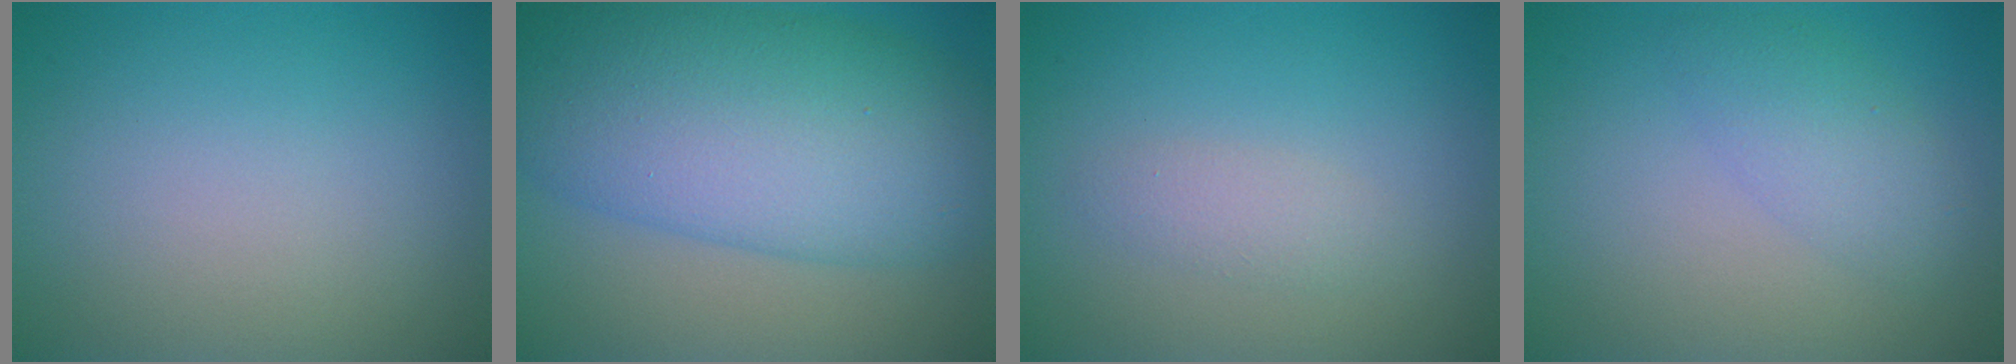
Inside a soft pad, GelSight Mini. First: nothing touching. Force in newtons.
{"total": 12.3, "press": 12.3, "slide": 0.3}
{"total": 1.4, "press": 1.4, "slide": 0.1}
{"total": 2.8, "press": 2.8, "slide": 0.1}